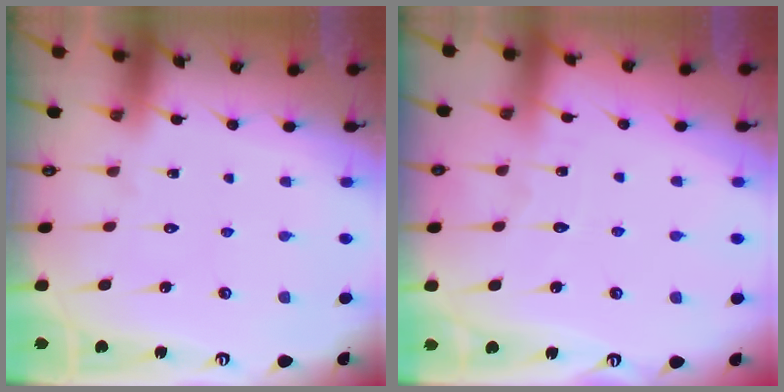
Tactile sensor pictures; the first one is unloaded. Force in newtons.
{"total": 3.3, "press": 3.3, "slide": 0.4}